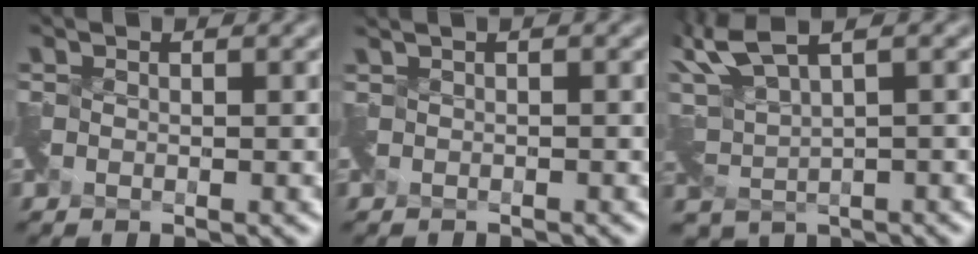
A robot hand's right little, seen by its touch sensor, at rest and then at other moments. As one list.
[{"total": 0.9, "force": [-0.4, 0.2, 0.8], "torque": [-0.016, -0.012, -0.012]}, {"total": 4.9, "force": [3.4, 1.8, 2.9], "torque": [-0.079, 0.003, 0.071]}]